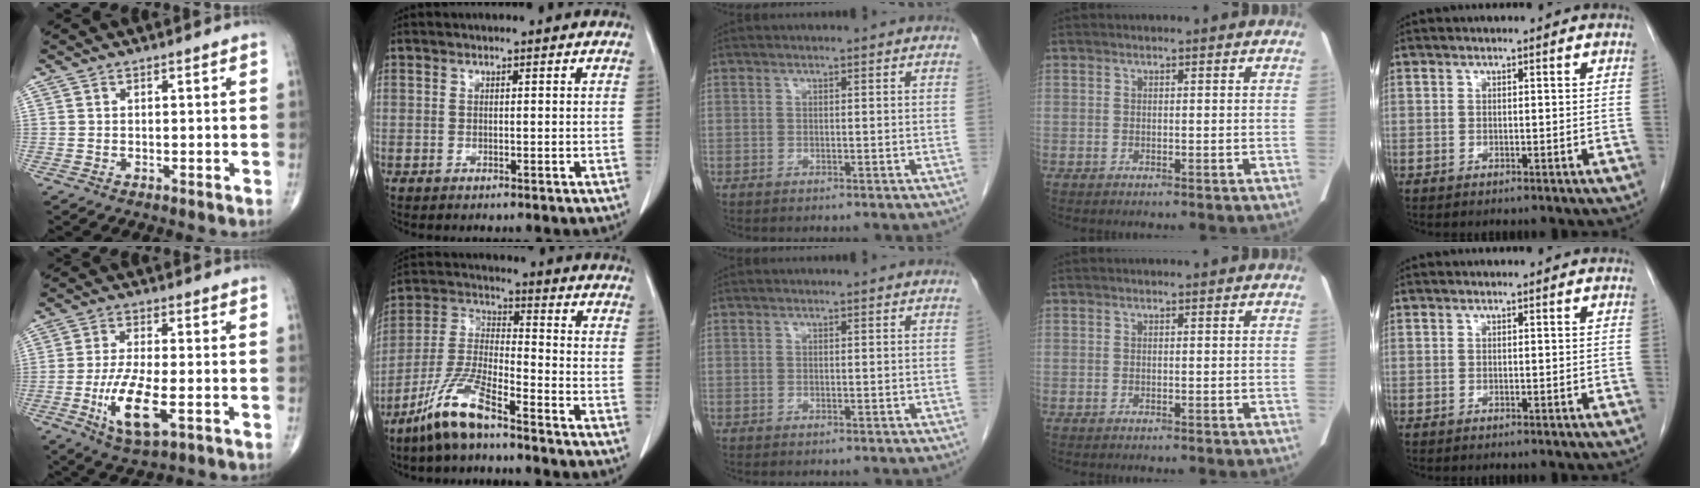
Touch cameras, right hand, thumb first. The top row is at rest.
{"thumb": {"total": 10.9, "force": [-3.3, 3.7, 9.7], "torque": [-0.189, -0.003, -0.055]}, "index": {"total": 10.6, "force": [-7.7, 1.6, 7.2], "torque": [-0.165, -0.018, -0.155]}}